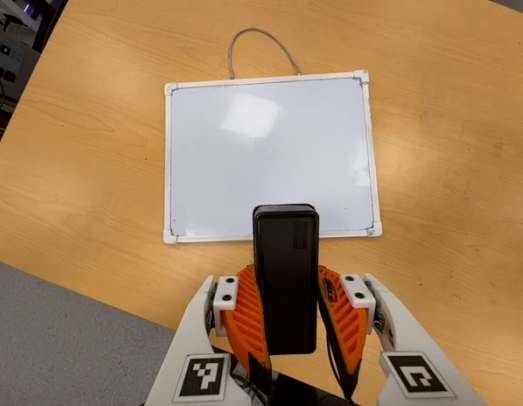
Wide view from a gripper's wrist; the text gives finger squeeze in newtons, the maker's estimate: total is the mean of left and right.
{"total": 6.3, "left": 5.3, "right": 7.2}